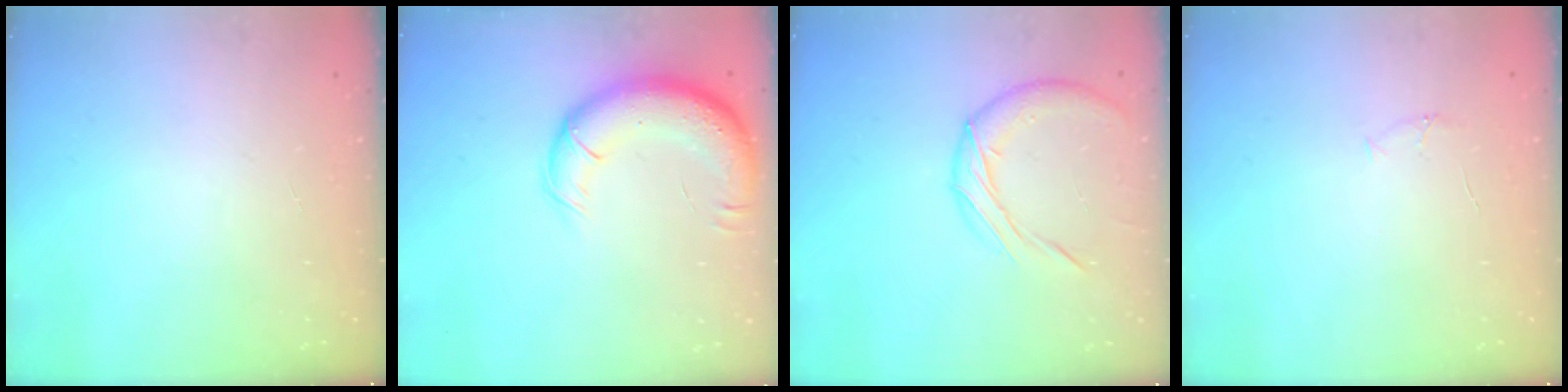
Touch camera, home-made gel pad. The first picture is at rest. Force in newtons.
{"total": 14.8, "press": 14.4, "slide": 3.5}
{"total": 9.4, "press": 9.3, "slide": 1.3}
{"total": 3.8, "press": 3.6, "slide": 1.1}